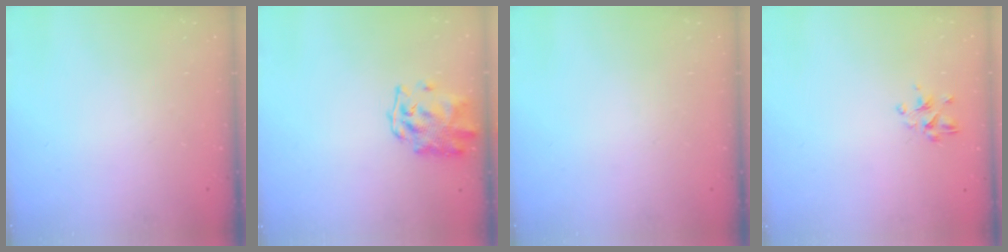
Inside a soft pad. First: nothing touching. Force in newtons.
{"total": 2.6, "press": 2.6, "slide": 0.5}
{"total": 0.0}
{"total": 2.8, "press": 2.7, "slide": 0.9}